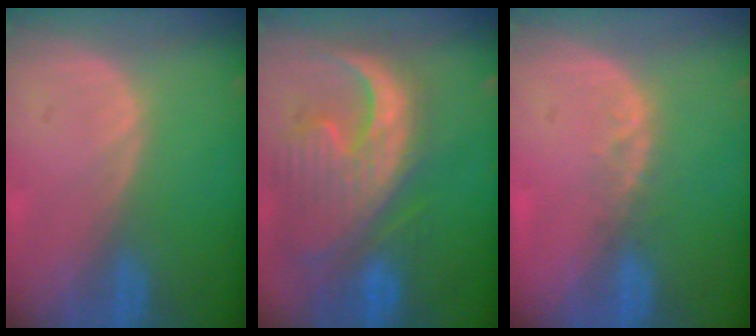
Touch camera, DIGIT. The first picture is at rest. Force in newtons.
{"total": 13.4, "press": 11.4, "slide": 7.0}
{"total": 2.1, "press": 1.8, "slide": 1.1}